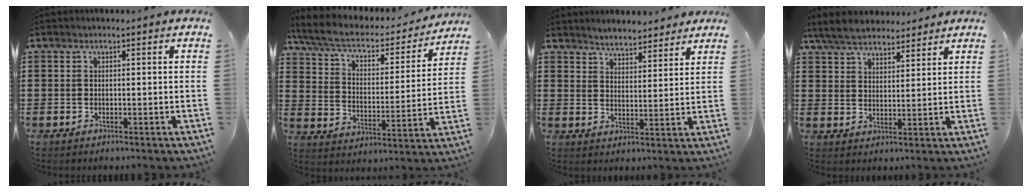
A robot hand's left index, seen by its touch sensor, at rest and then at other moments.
{"total": 6.6, "force": [5.2, 2.0, 3.6], "torque": [-0.092, -0.032, 0.087]}
{"total": 4.0, "force": [3.9, 0.6, -0.1], "torque": [-0.015, -0.013, 0.072]}
{"total": 5.9, "force": [5.3, 2.0, 1.7], "torque": [-0.053, -0.008, 0.098]}